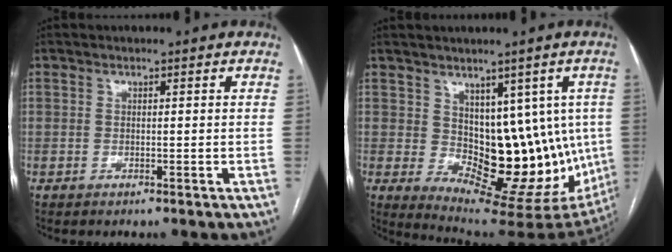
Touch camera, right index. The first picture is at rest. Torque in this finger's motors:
{"motor_torque": [1.01, 0.64, 0.31, 0.05]}